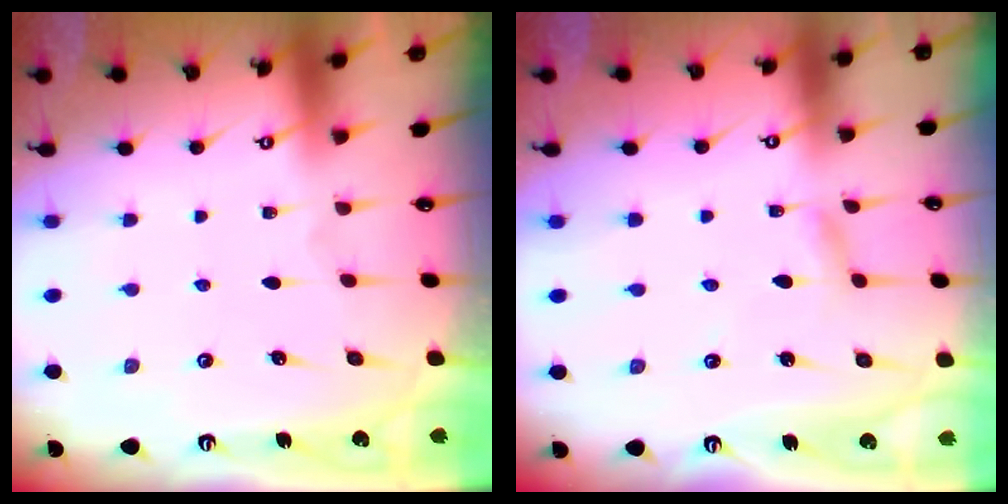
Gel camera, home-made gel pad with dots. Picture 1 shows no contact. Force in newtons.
{"total": 1.7, "press": 1.7, "slide": 0.2}